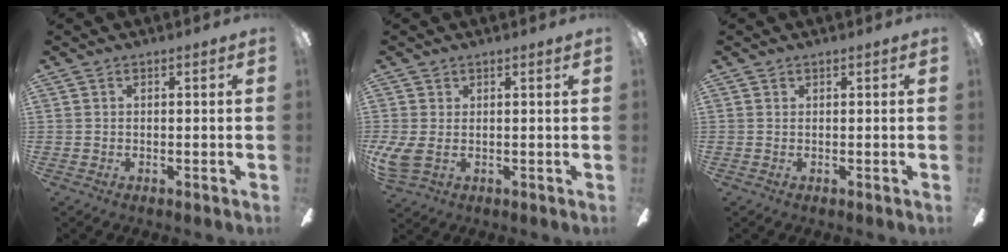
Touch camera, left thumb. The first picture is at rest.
{"total": 4.7, "force": [0.5, 2.5, 3.9], "torque": [-0.080, -0.008, 0.009]}
{"total": 0.0}